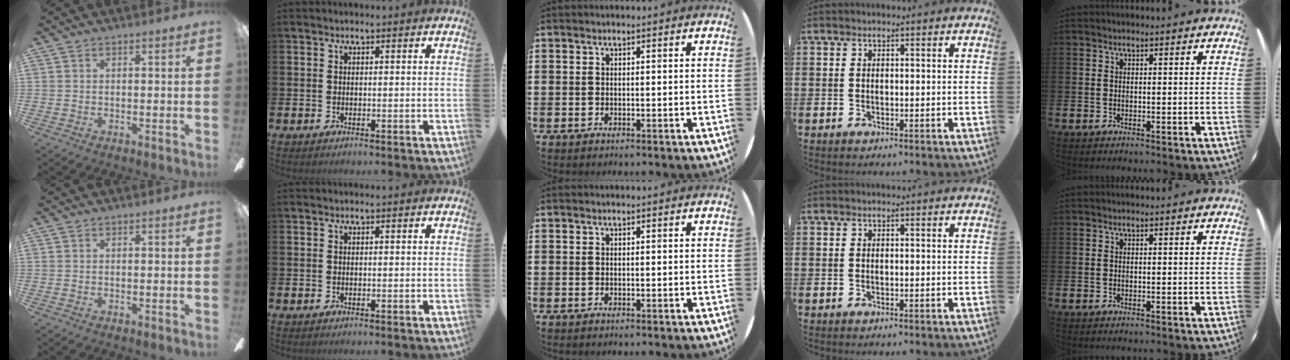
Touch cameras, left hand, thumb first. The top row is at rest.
{}